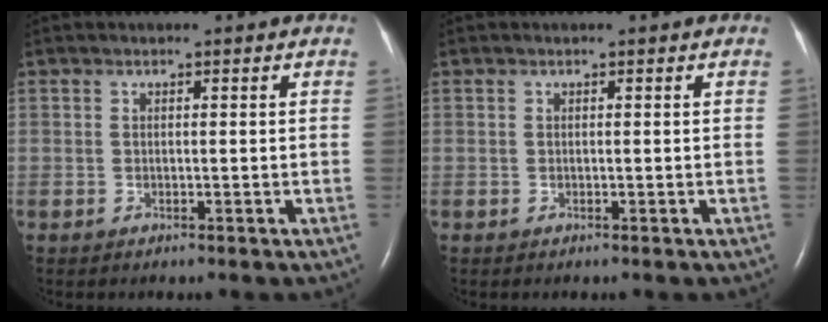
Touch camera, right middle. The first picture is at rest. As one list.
[{"total": 0.0}]